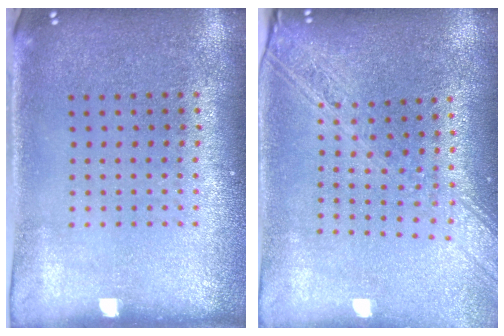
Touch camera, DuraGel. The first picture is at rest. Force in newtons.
{"total": 2.1, "press": 1.8, "slide": 1.1}